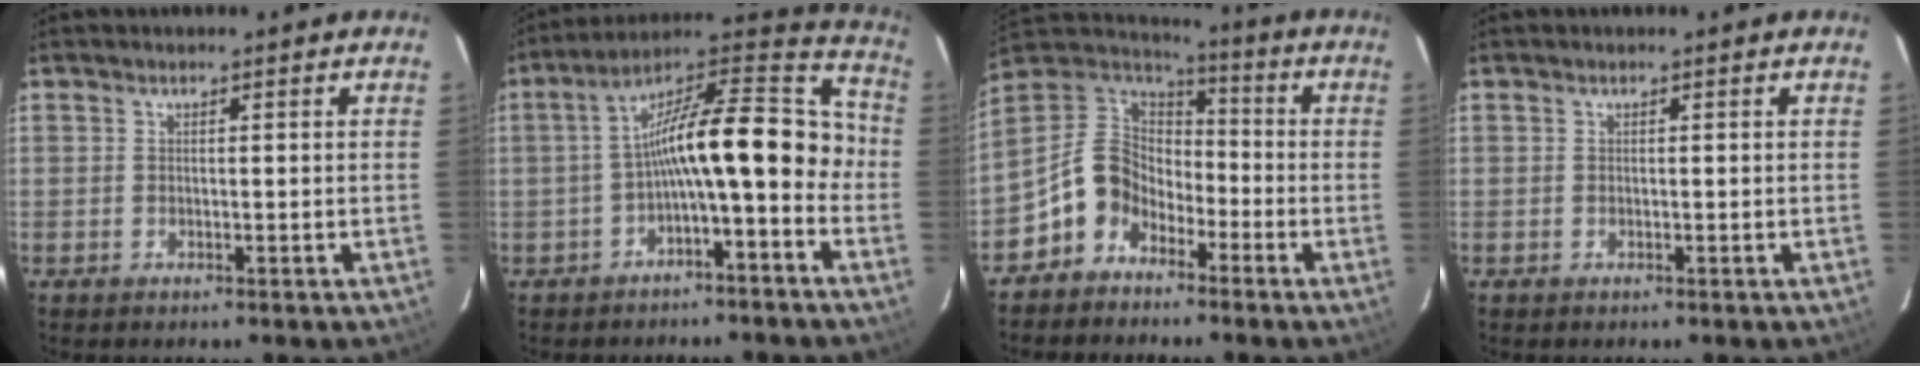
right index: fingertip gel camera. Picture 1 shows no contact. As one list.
[{"total": 15.1, "force": [-4.7, 4.5, 13.6], "torque": [-0.215, 0.039, -0.082]}, {"total": 11.4, "force": [-6.6, 8.2, 4.3], "torque": [-0.100, 0.037, -0.137]}, {"total": 0.0}]